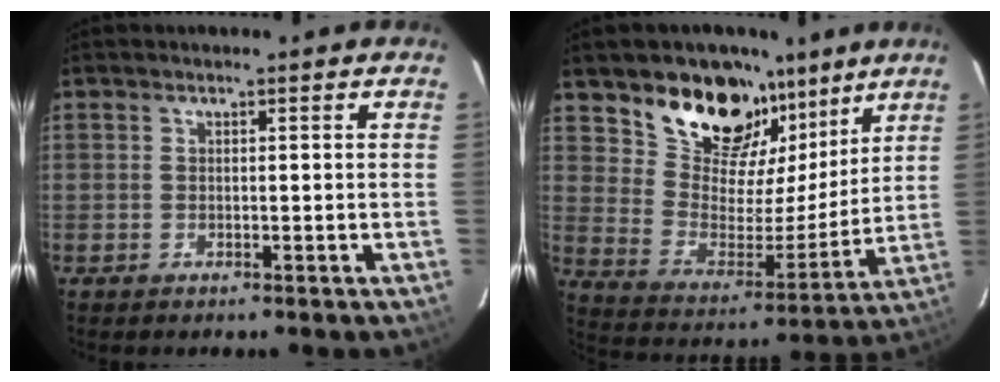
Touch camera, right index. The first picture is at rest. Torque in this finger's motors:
{"motor_torque": [1.08, 1.06, 0.46, 0.08]}